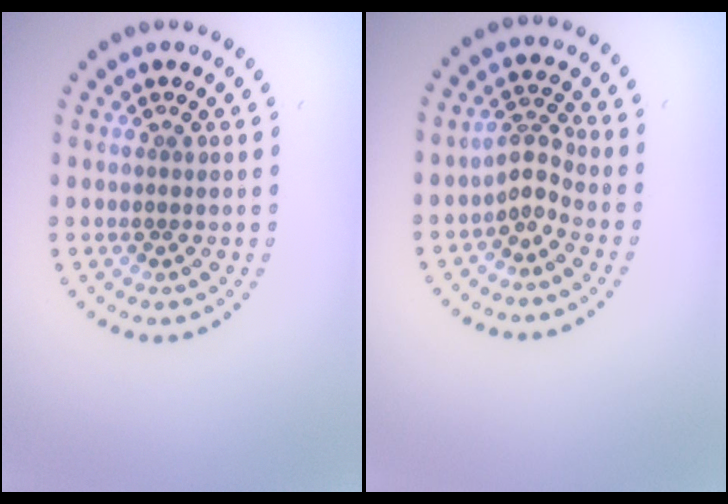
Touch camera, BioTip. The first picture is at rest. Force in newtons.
{"total": 2.3, "press": 1.5, "slide": 1.7}